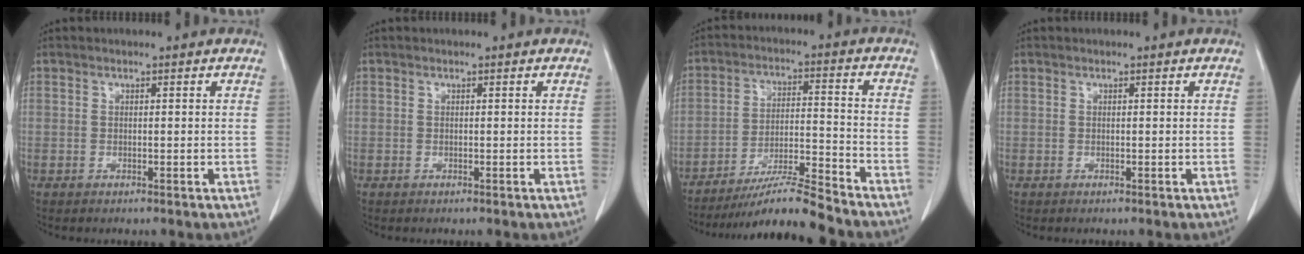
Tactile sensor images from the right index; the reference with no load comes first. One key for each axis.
{"total": 0.0}
{"total": 10.7, "fx": -9.7, "fy": -0.9, "fz": 4.3, "tx": -0.069, "ty": 0.000, "tz": -0.169}
{"total": 0.0}